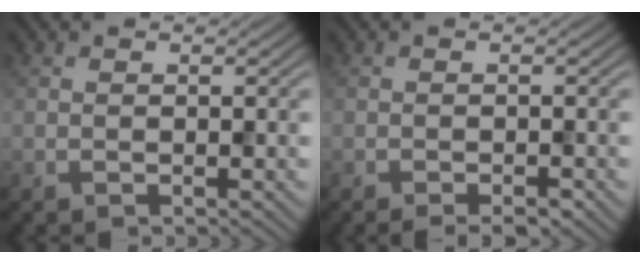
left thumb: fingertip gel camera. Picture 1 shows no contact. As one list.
[{"total": 2.0, "force": [-1.5, 0.4, 1.2], "torque": [-0.015, 0.001, -0.020]}]